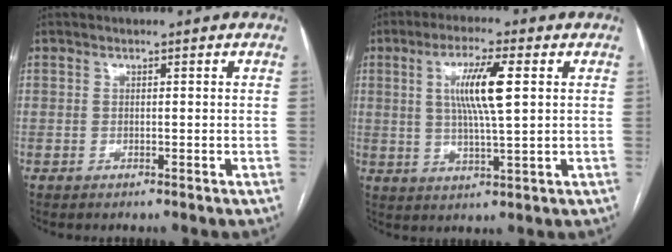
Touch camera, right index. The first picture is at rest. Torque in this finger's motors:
{"motor_torque": [0.55, 0.17, 0.26, 0.10]}